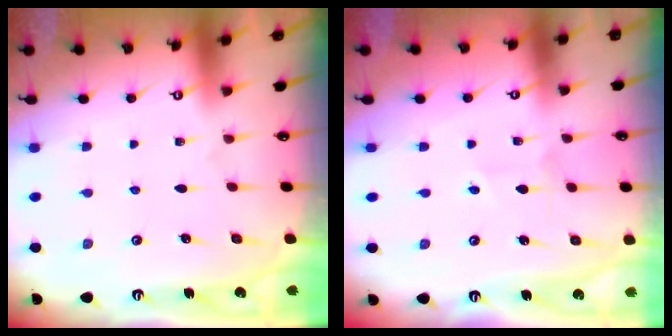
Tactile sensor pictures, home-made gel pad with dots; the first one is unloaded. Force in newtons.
{"total": 2.5, "press": 2.4, "slide": 0.6}